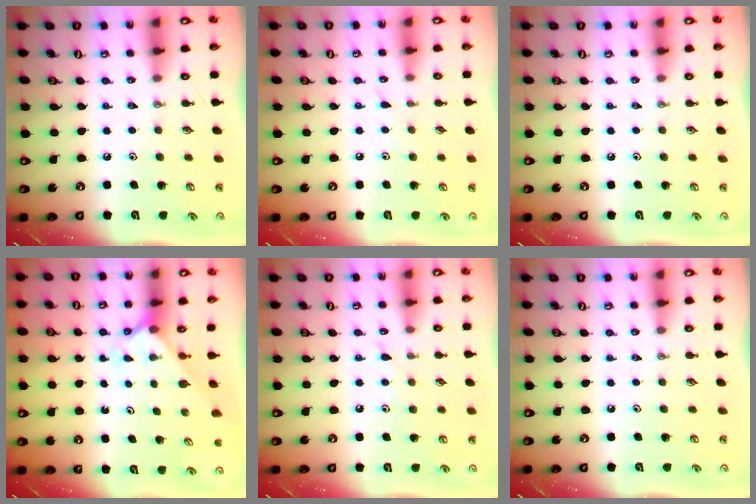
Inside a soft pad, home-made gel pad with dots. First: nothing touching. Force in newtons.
{"total": 3.6, "press": 3.6, "slide": 0.5}
{"total": 0.0}
{"total": 2.0, "press": 2.0, "slide": 0.2}
{"total": 5.3, "press": 5.2, "slide": 0.6}
{"total": 0.0}